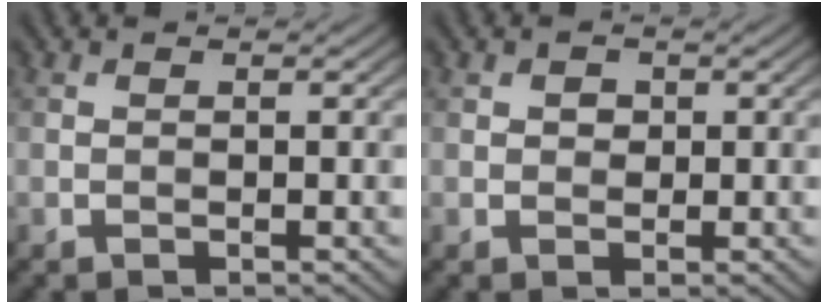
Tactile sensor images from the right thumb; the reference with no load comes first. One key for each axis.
{"total": 1.3, "fx": 0.3, "fy": 1.2, "fz": 0.5, "tx": -0.010, "ty": -0.002, "tz": 0.004}